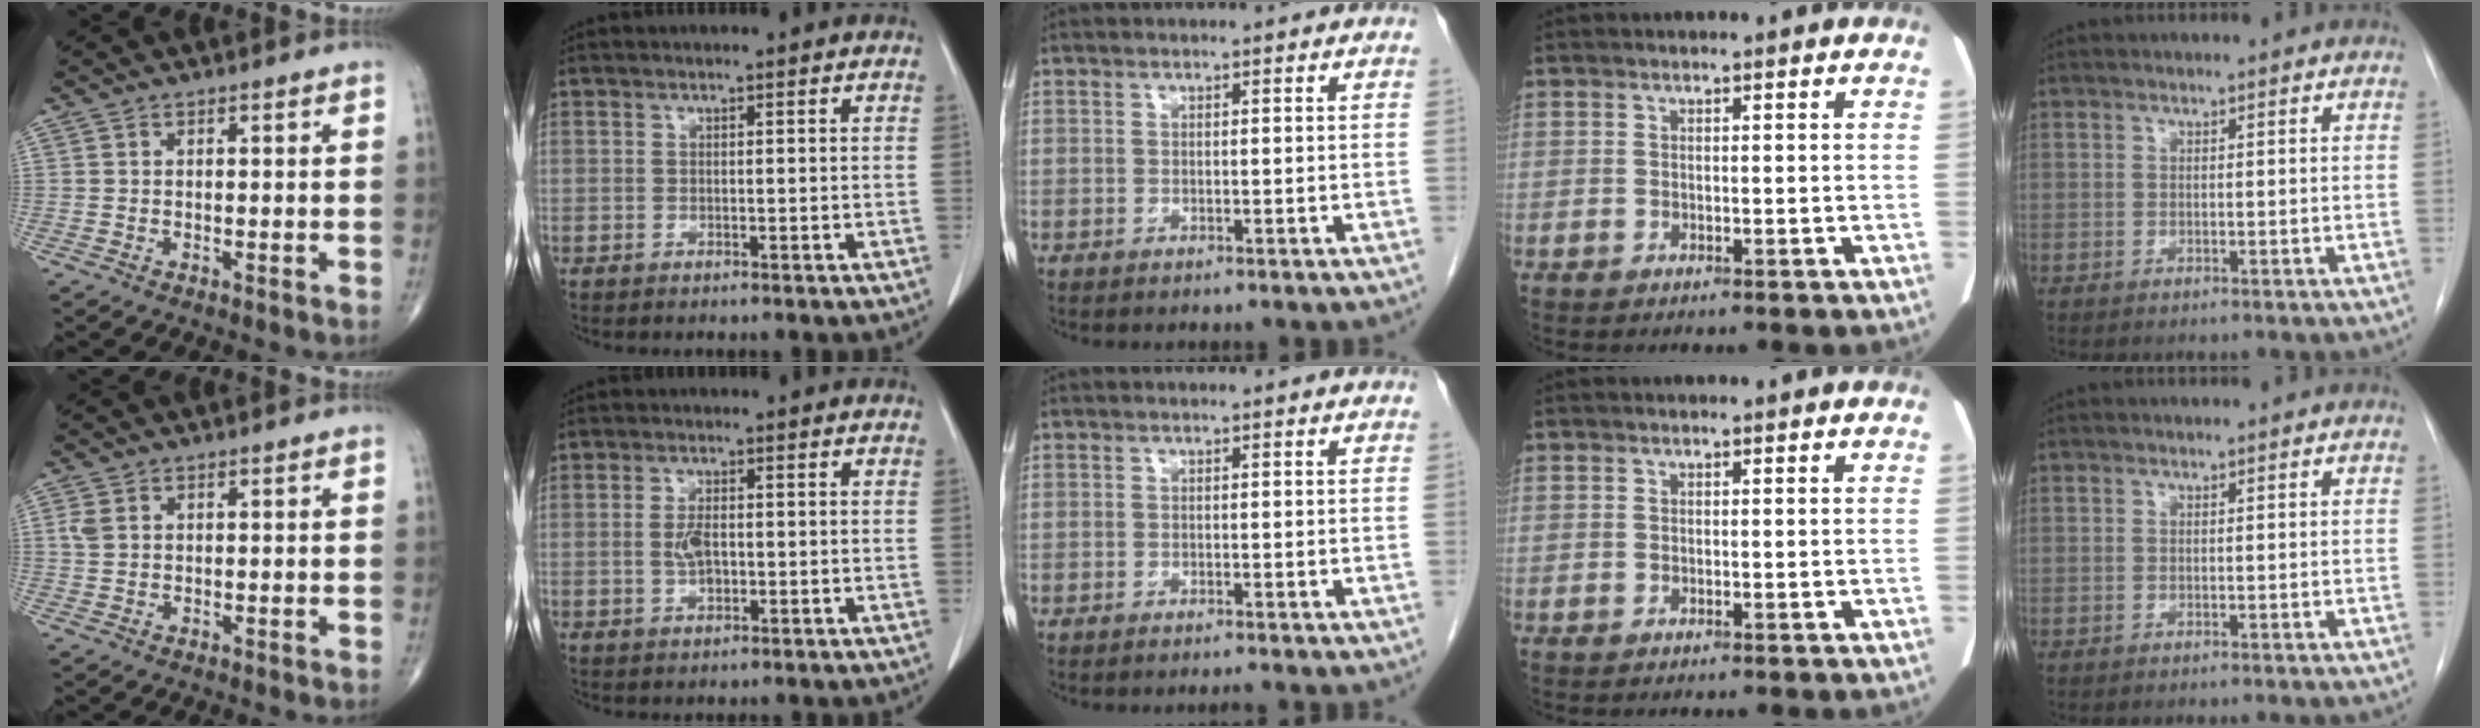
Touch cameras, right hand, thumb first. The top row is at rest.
{"thumb": {"total": 1.9, "force": [0.7, 1.3, 1.2], "torque": [-0.032, 0.005, 0.019]}, "index": {"total": 3.2, "force": [-0.4, 1.3, 2.8], "torque": [-0.058, 0.001, -0.007]}, "middle": {"total": 0.6, "force": [-0.5, -0.2, 0.1], "torque": [-0.004, 0.000, -0.010]}}